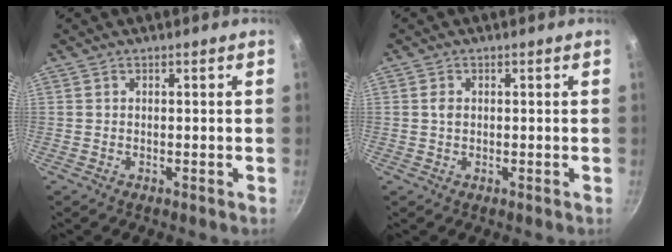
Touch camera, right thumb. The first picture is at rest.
{"total": 1.5, "force": [0.2, 1.0, 1.0], "torque": [-0.018, 0.000, 0.002]}